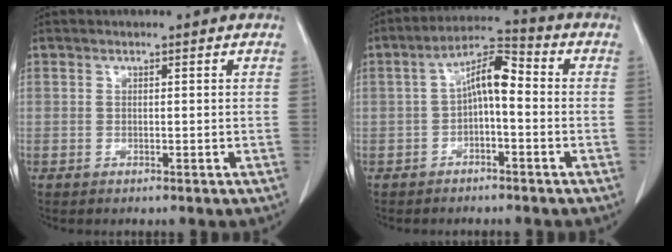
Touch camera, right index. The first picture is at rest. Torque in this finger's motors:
{"motor_torque": [0.94, -0.30, 0.49, 0.11]}